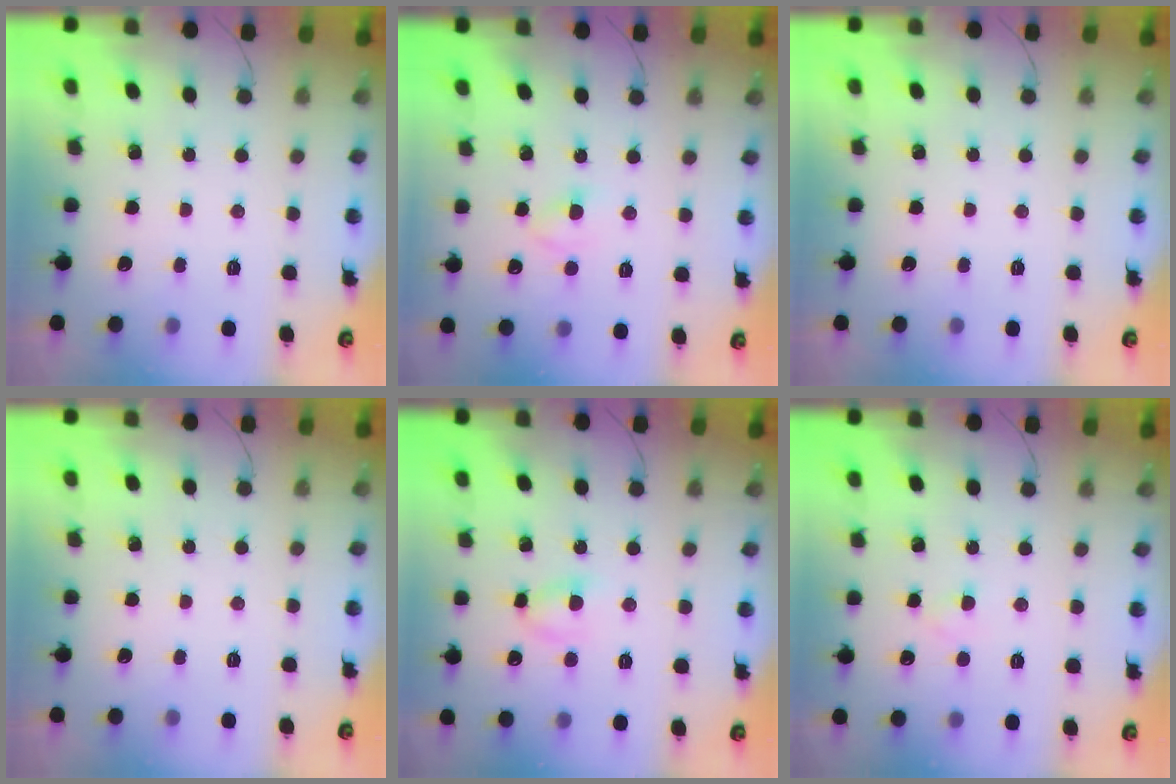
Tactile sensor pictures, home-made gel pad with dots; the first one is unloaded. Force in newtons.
{"total": 2.5, "press": 2.3, "slide": 1.0}
{"total": 0.0}
{"total": 0.0}
{"total": 5.0, "press": 4.8, "slide": 1.5}
{"total": 1.6, "press": 1.4, "slide": 0.9}